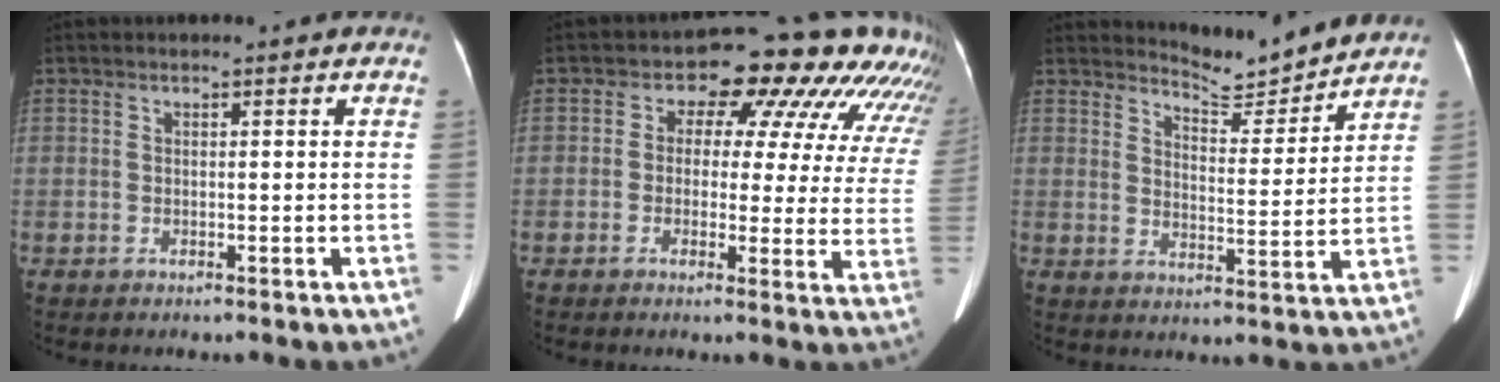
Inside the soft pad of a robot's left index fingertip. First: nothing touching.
{"total": 15.3, "force": [9.1, 7.4, 9.9], "torque": [-0.113, 0.037, 0.080]}
{"total": 7.3, "force": [7.3, 0.2, 0.1], "torque": [-0.015, -0.017, 0.108]}